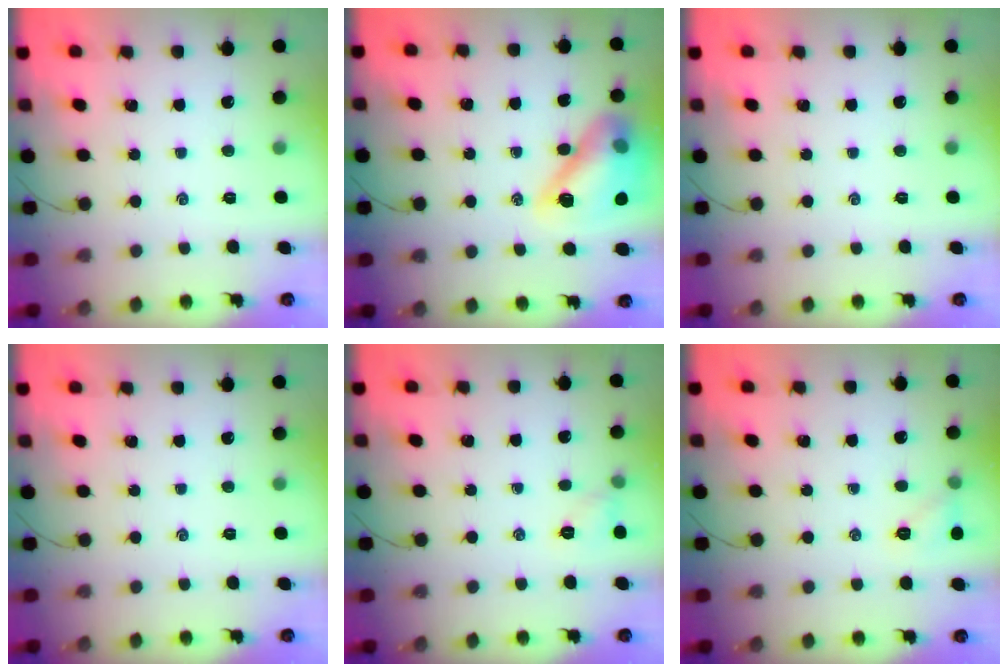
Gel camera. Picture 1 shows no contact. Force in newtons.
{"total": 15.4, "press": 15.1, "slide": 2.9}
{"total": 0.0}
{"total": 0.0}
{"total": 5.6, "press": 5.5, "slide": 1.3}
{"total": 5.7, "press": 5.5, "slide": 1.6}